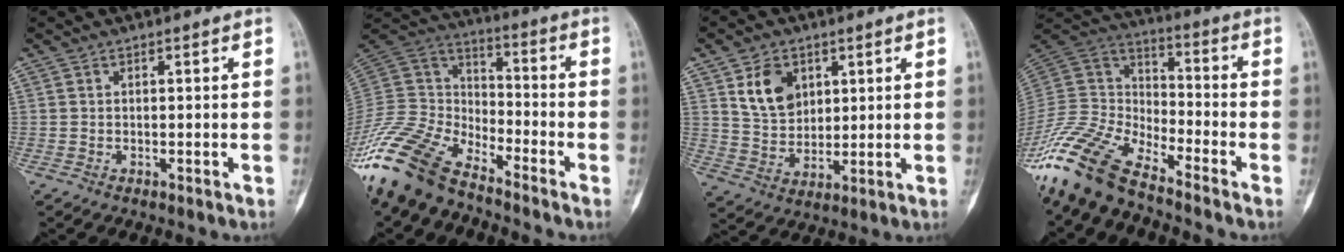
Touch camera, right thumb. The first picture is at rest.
{"total": 17.7, "force": [-14.4, 7.3, 7.4], "torque": [-0.140, 0.077, -0.284]}
{"total": 9.0, "force": [3.7, 6.5, 5.1], "torque": [-0.066, -0.023, 0.078]}
{"total": 15.5, "force": [-13.0, 4.6, 7.1], "torque": [-0.137, 0.072, -0.265]}